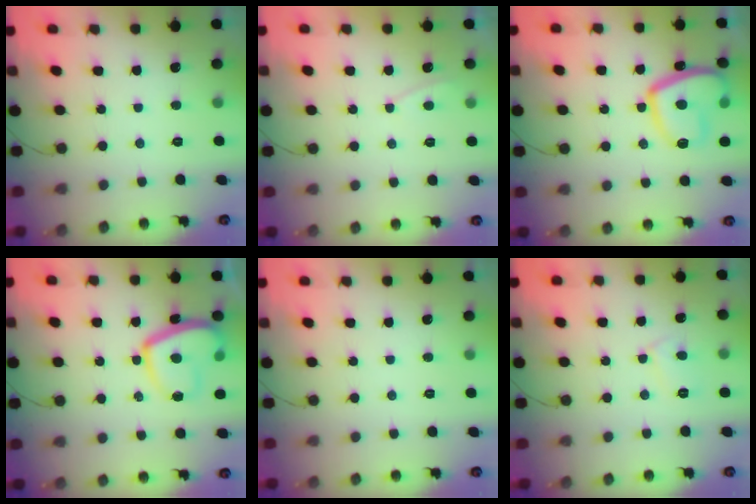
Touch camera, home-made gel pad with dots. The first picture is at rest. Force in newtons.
{"total": 2.0, "press": 2.0, "slide": 0.3}
{"total": 15.5, "press": 15.4, "slide": 1.7}
{"total": 13.4, "press": 13.3, "slide": 1.1}
{"total": 0.0}
{"total": 5.0, "press": 4.9, "slide": 0.5}